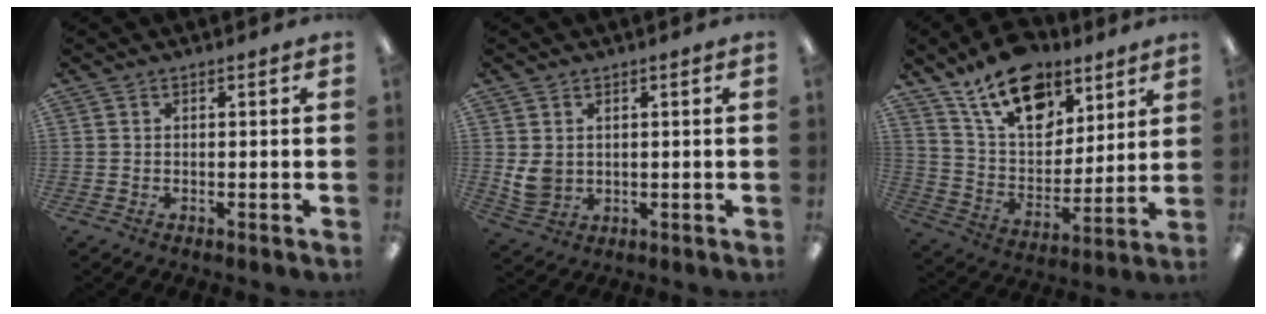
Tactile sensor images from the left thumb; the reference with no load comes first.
{"total": 4.9, "force": [1.2, 4.0, 2.5], "torque": [-0.047, 0.000, 0.026]}
{"total": 18.2, "force": [12.4, 9.7, 9.1], "torque": [-0.151, -0.068, 0.221]}